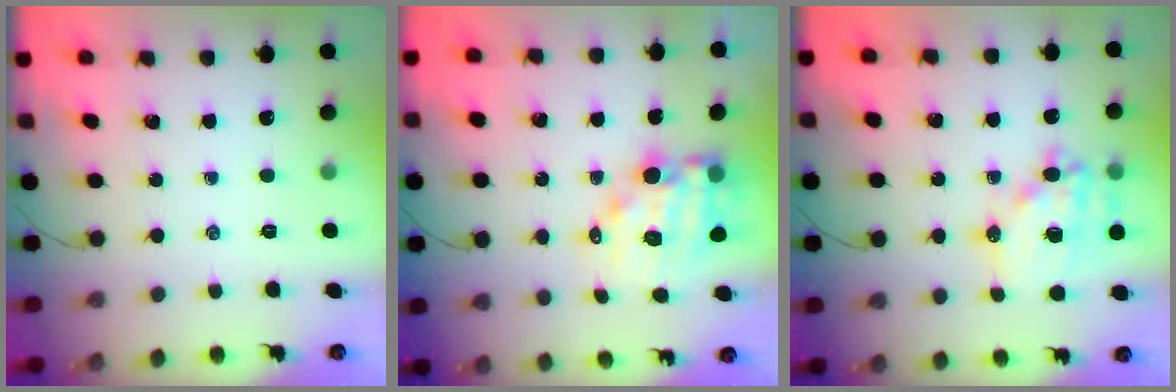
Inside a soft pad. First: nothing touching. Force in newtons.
{"total": 10.5, "press": 10.1, "slide": 2.9}
{"total": 16.3, "press": 15.9, "slide": 3.3}